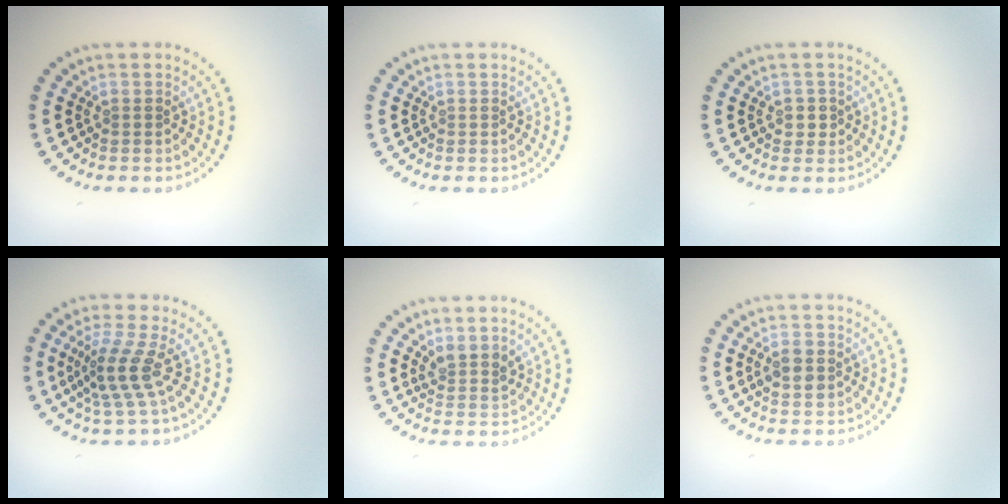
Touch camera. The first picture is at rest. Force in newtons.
{"total": 0.0}
{"total": 1.1, "press": 1.0, "slide": 0.5}
{"total": 3.7, "press": 2.7, "slide": 2.5}
{"total": 2.0, "press": 1.6, "slide": 1.2}
{"total": 2.3, "press": 2.3, "slide": 0.1}